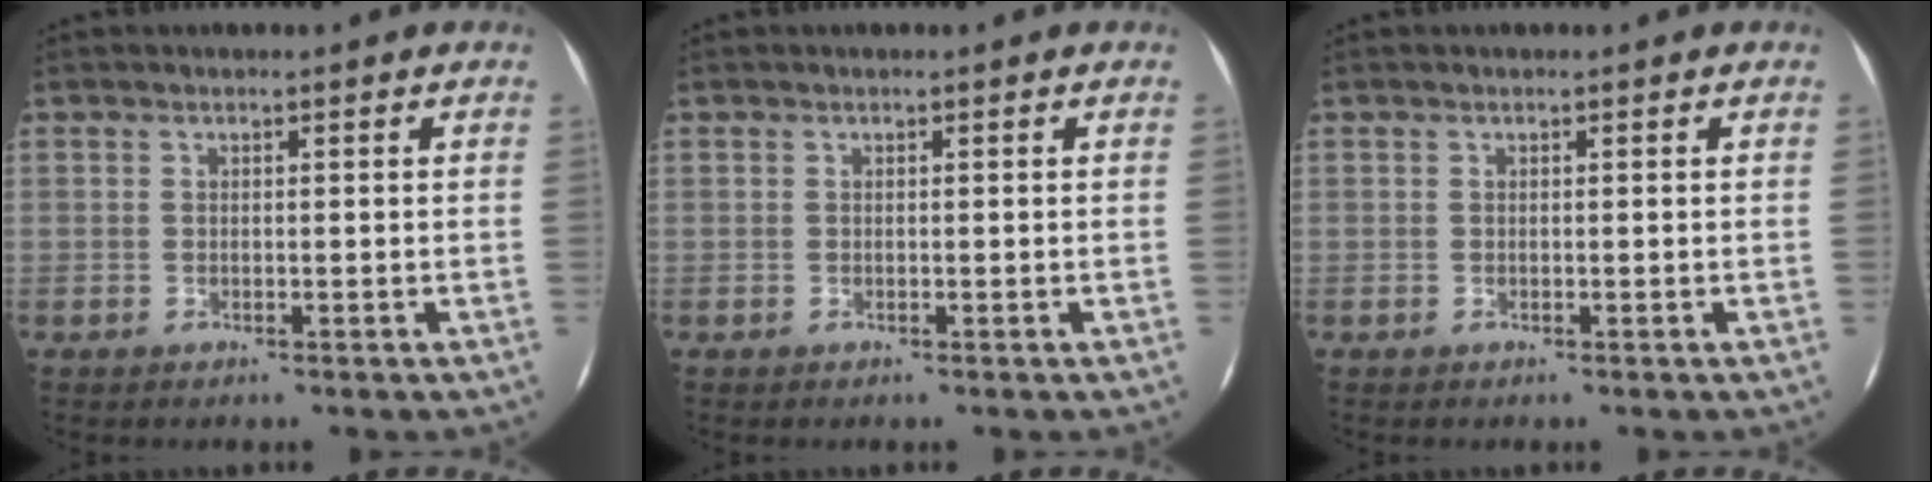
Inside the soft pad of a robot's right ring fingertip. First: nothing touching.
{"total": 0.0}
{"total": 0.0}